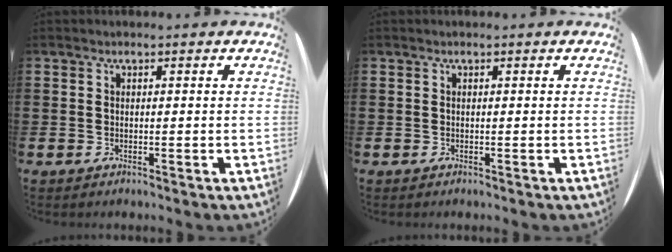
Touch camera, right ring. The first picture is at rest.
{"total": 0.0}